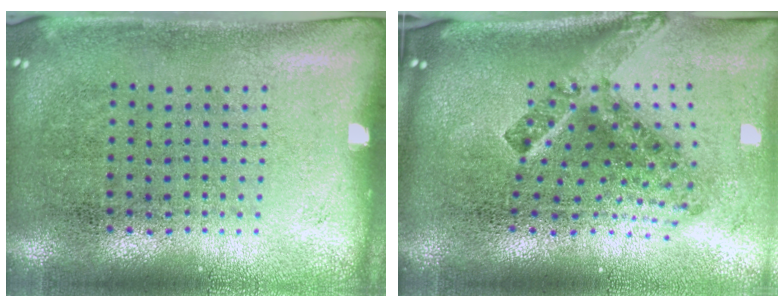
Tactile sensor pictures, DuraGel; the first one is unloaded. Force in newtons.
{"total": 3.0, "press": 1.7, "slide": 2.5}